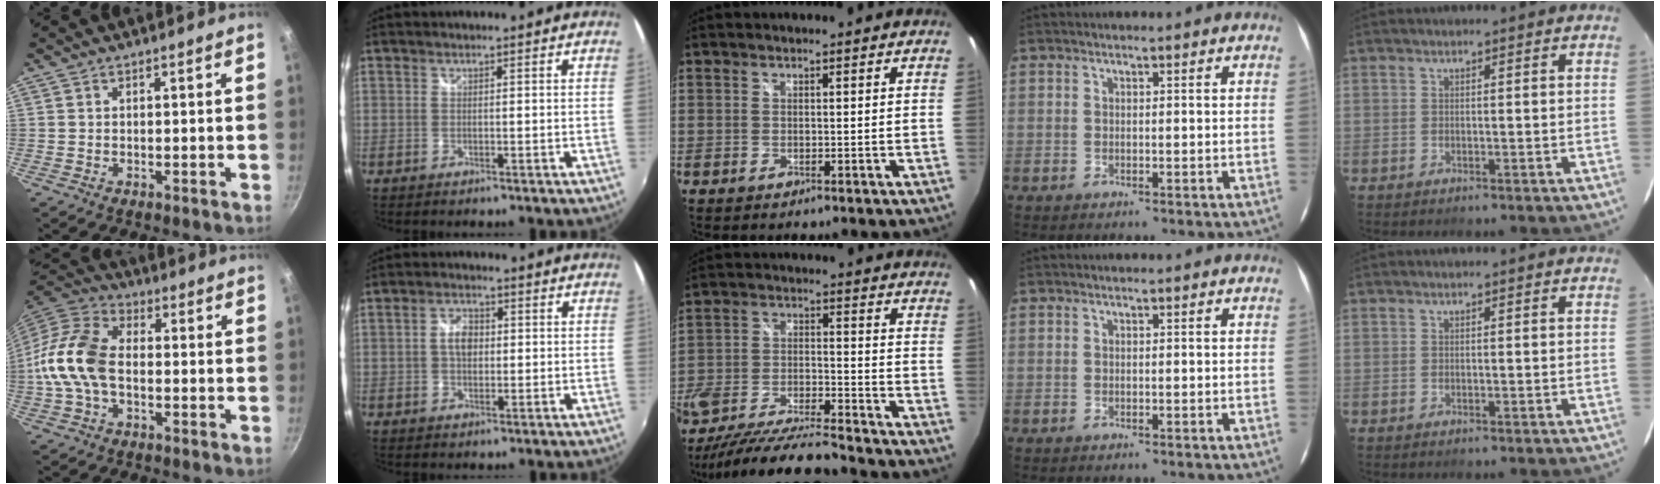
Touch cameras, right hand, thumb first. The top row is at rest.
{"thumb": {"total": 14.0, "force": [-1.8, 8.7, 10.8], "torque": [-0.199, 0.036, -0.053]}, "index": {"total": 4.0, "force": [0.3, 2.7, 3.0], "torque": [-0.055, 0.014, 0.006]}, "middle": {"total": 16.0, "force": [-13.8, 2.4, 7.8], "torque": [-0.160, -0.030, -0.238]}}